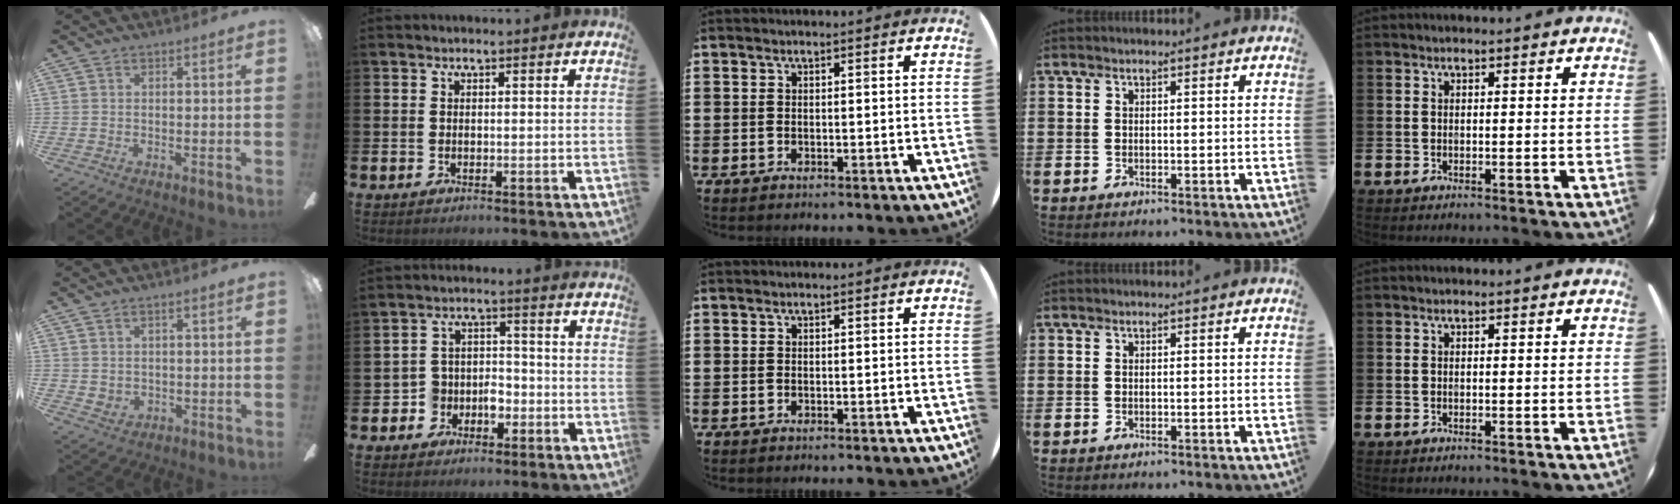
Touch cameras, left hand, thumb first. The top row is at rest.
{"thumb": {"total": 2.2, "force": [1.3, 1.6, 0.9], "torque": [-0.013, -0.005, 0.021]}, "index": {"total": 4.2, "force": [-1.7, 3.8, 0.6], "torque": [-0.033, 0.008, -0.037]}}